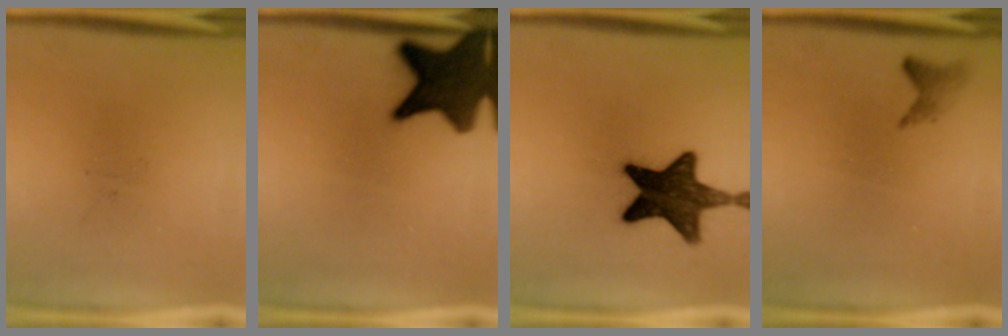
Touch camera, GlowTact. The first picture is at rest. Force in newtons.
{"total": 15.7}
{"total": 14.5}
{"total": 1.4}